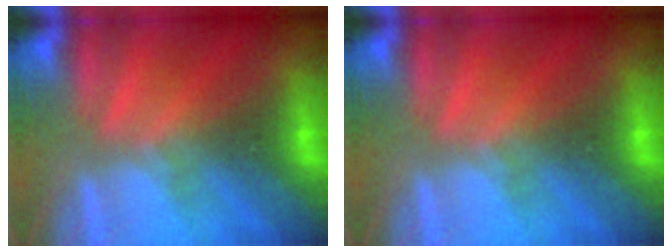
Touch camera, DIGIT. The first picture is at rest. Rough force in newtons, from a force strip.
{"total": 0.0}